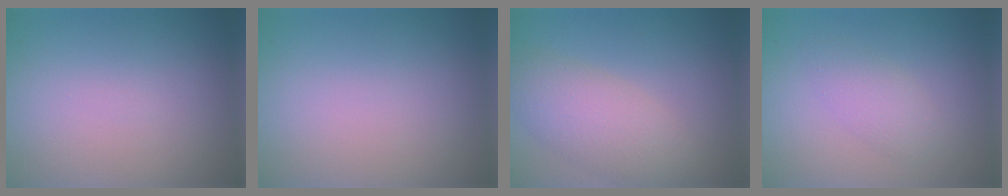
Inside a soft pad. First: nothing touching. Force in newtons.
{"total": 0.0}
{"total": 4.9, "press": 4.9, "slide": 0.4}
{"total": 2.1, "press": 2.1, "slide": 0.0}